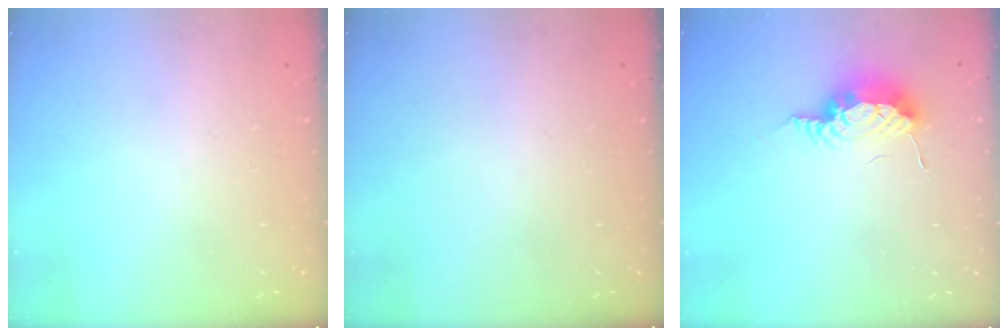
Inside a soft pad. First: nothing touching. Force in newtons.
{"total": 0.0}
{"total": 10.5, "press": 9.2, "slide": 5.2}